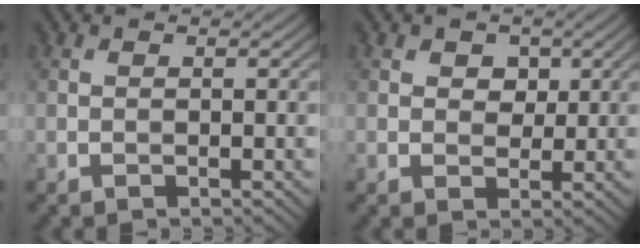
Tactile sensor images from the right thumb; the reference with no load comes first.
{"total": 2.8, "force": [1.1, 2.1, 1.5], "torque": [-0.026, -0.003, 0.011]}